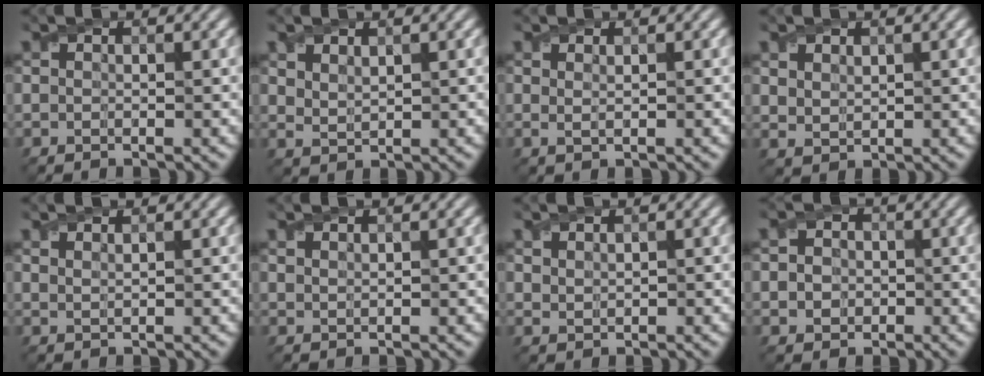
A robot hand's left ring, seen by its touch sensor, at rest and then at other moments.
{"total": 1.8, "force": [1.3, 0.9, 0.8], "torque": [-0.020, -0.004, 0.032]}
{"total": 0.9, "force": [0.4, 0.2, 0.7], "torque": [-0.015, -0.002, 0.008]}
{"total": 1.6, "force": [1.1, 1.0, 0.6], "torque": [-0.017, -0.003, 0.027]}
{"total": 0.9, "force": [0.8, 0.2, 0.4], "torque": [-0.008, -0.002, 0.014]}
{"total": 0.7, "force": [0.7, 0.2, 0.2], "torque": [-0.006, -0.001, 0.015]}
{"total": 1.0, "force": [0.7, 0.6, 0.4], "torque": [-0.011, -0.003, 0.020]}
{"total": 3.3, "force": [0.2, 2.9, 1.5], "torque": [-0.005, 0.016, -0.020]}